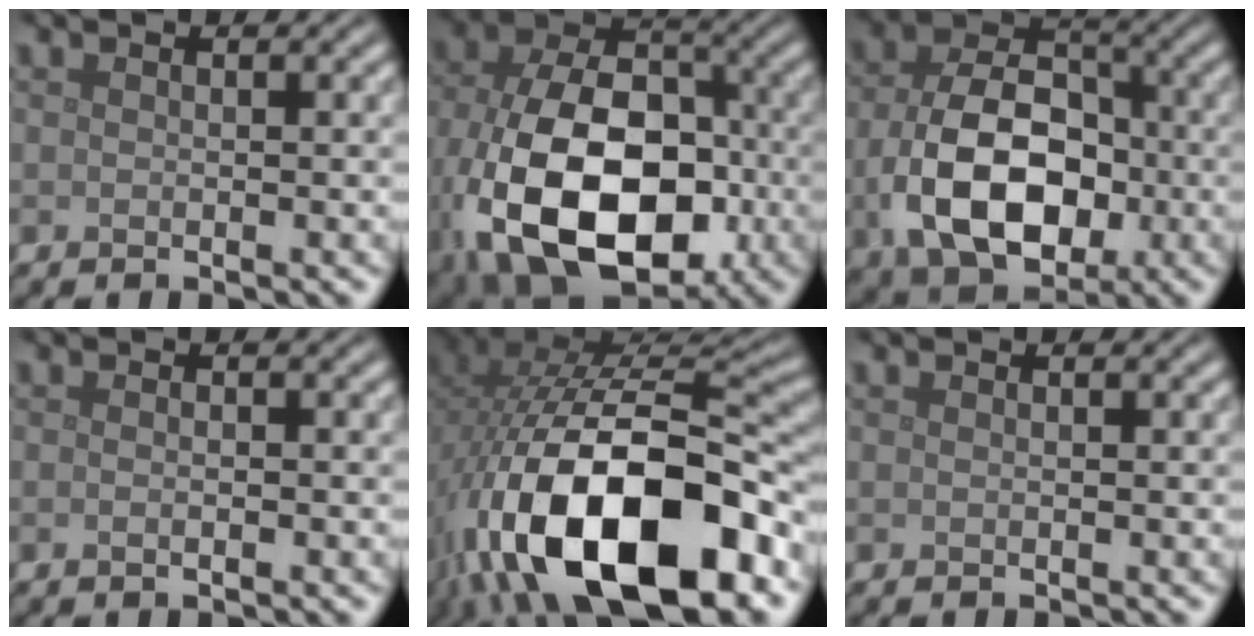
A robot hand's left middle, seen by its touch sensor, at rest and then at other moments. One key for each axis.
{"total": 16.3, "fx": -4.3, "fy": 10.6, "fz": 11.7, "tx": -0.225, "ty": -0.037, "tz": -0.065}
{"total": 11.0, "fx": -2.3, "fy": 7.4, "fz": 7.9, "tx": -0.157, "ty": -0.013, "tz": -0.036}
{"total": 1.2, "fx": 0.0, "fy": 0.6, "fz": 1.0, "tx": 0.000, "ty": -0.003, "tz": -0.008}
{"total": 18.2, "fx": -6.8, "fy": 8.7, "fz": 14.5, "tx": -0.264, "ty": -0.014, "tz": -0.103}
{"total": 0.0}